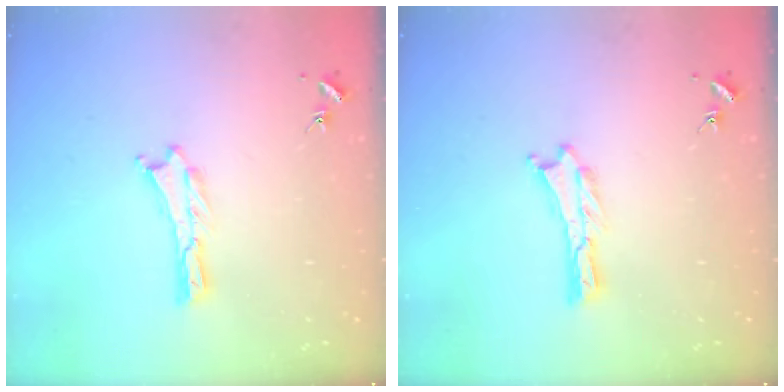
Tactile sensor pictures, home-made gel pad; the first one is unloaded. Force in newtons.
{"total": 0.0}